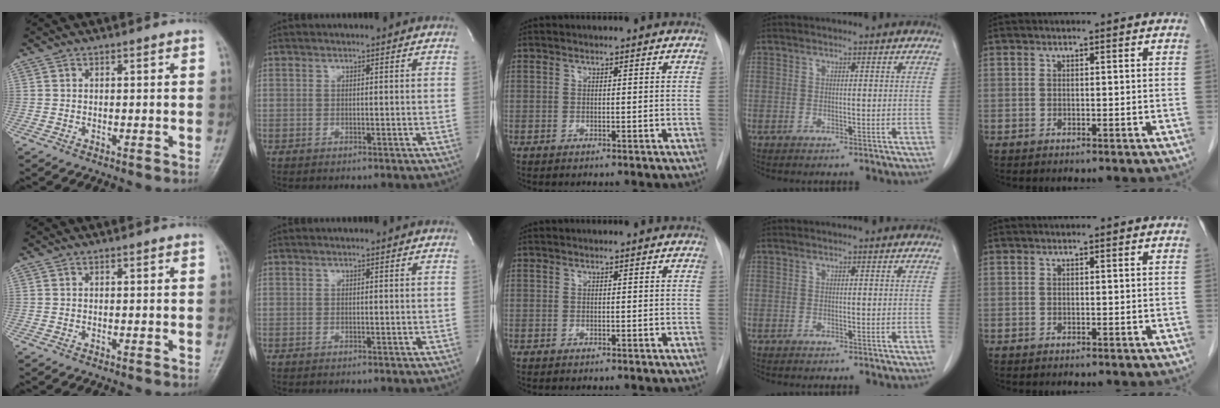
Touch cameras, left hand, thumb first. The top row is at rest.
{}